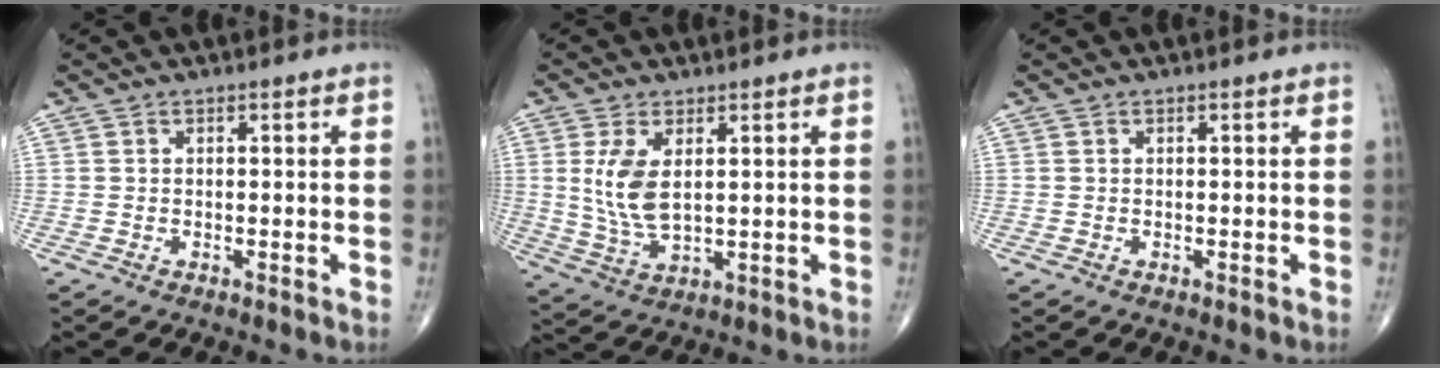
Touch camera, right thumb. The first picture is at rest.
{"total": 8.3, "force": [1.8, 4.1, 6.9], "torque": [-0.142, -0.014, 0.047]}
{"total": 0.0}